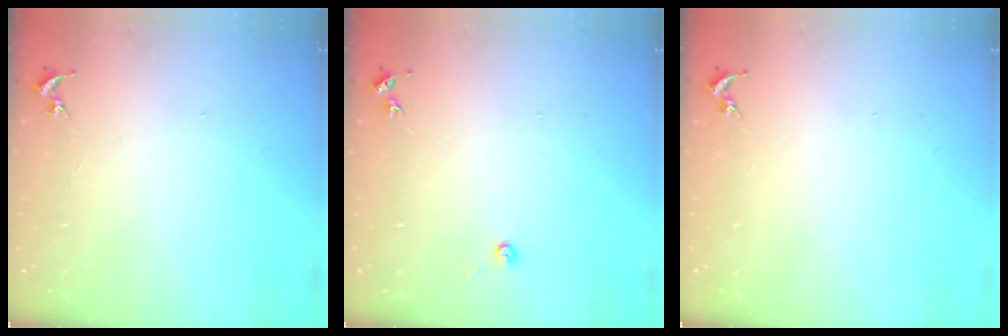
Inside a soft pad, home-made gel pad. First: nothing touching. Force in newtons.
{"total": 3.0, "press": 3.0, "slide": 0.3}
{"total": 0.0}